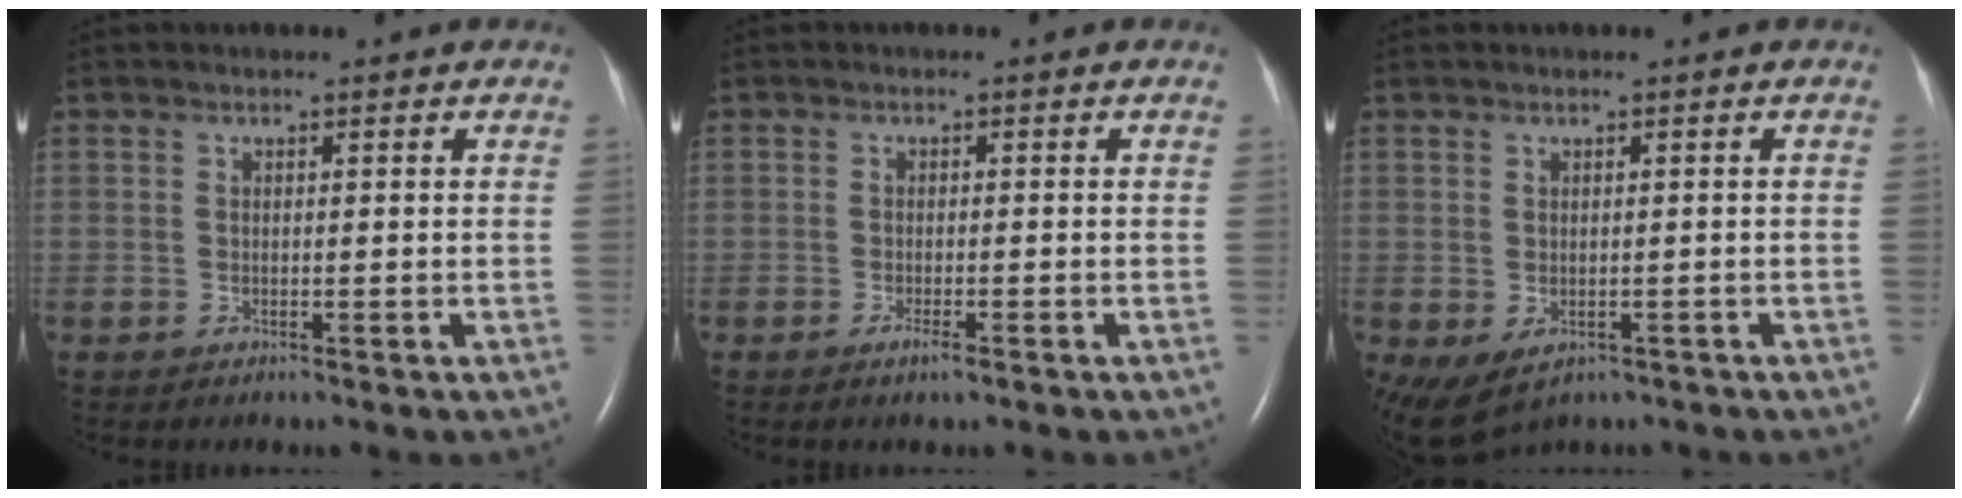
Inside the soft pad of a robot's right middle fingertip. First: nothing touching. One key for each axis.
{"total": 1.5, "fx": -1.0, "fy": 0.1, "fz": 1.1, "tx": -0.026, "ty": -0.003, "tz": -0.016}
{"total": 6.9, "fx": -3.6, "fy": 4.4, "fz": 3.9, "tx": -0.074, "ty": -0.006, "tz": -0.046}